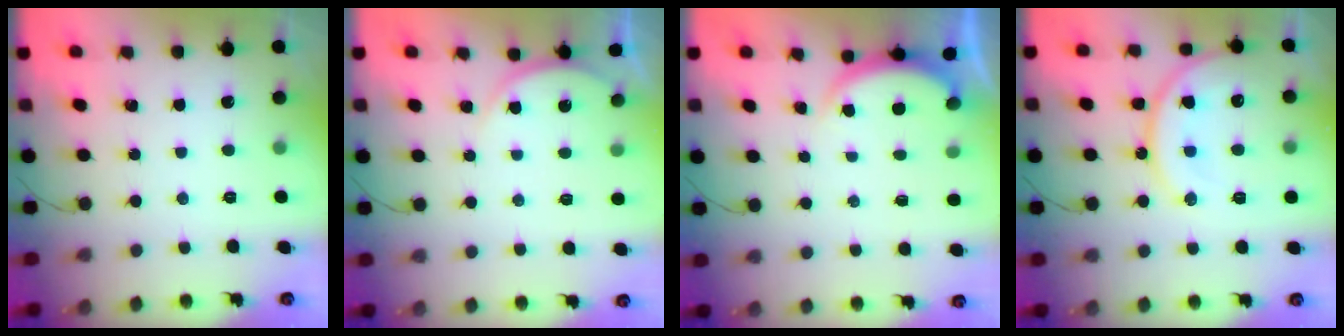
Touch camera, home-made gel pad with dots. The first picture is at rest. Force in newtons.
{"total": 4.0, "press": 4.0, "slide": 0.6}
{"total": 2.5, "press": 2.4, "slide": 0.6}
{"total": 16.3, "press": 16.2, "slide": 1.7}